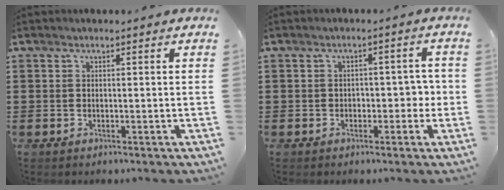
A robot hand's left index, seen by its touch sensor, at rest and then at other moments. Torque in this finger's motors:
{"motor_torque": [0.06, 0.01, 0.18, 0.03]}